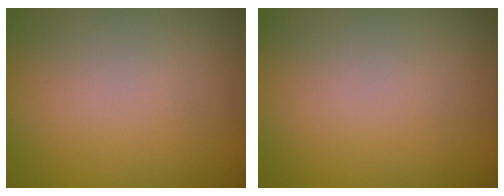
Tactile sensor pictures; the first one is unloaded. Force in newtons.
{"total": 0.0}